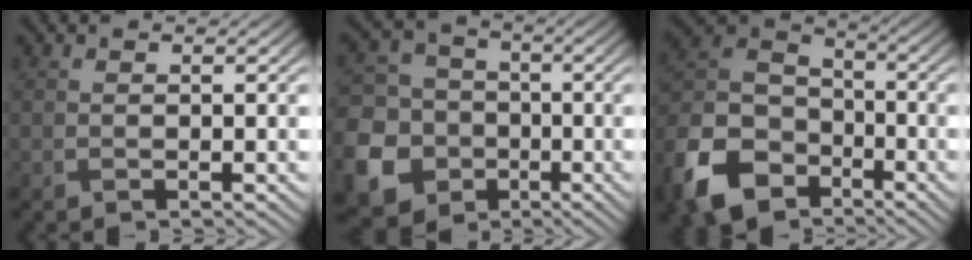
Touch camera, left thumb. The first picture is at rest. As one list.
[{"total": 15.2, "force": [-5.3, 13.3, 5.0], "torque": [-0.186, -0.050, -0.112]}, {"total": 14.6, "force": [-8.4, 9.6, 7.2], "torque": [-0.205, -0.034, -0.177]}]